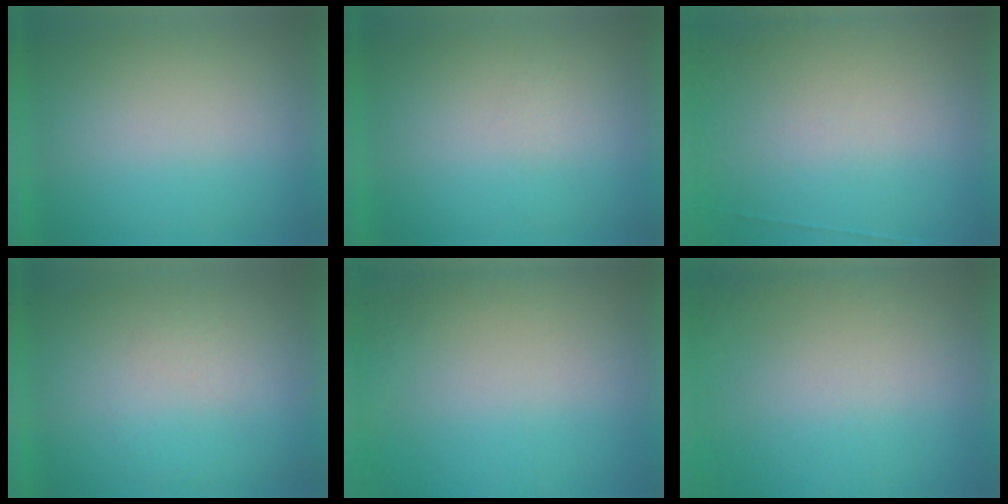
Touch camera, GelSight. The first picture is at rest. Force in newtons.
{"total": 1.3}
{"total": 6.6}
{"total": 1.2}
{"total": 4.9}
{"total": 7.0}